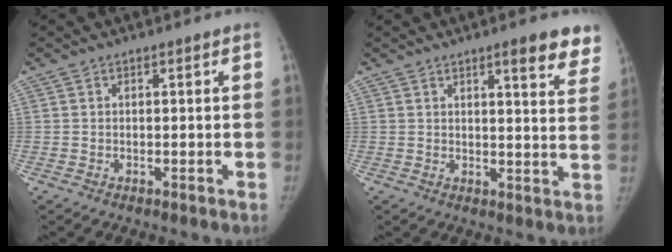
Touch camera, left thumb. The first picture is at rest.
{"total": 9.2, "force": [6.5, 1.9, 6.2], "torque": [-0.048, -0.031, 0.073]}